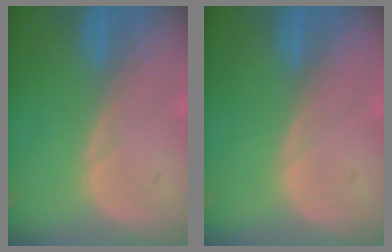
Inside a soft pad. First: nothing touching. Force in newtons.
{"total": 0.0}